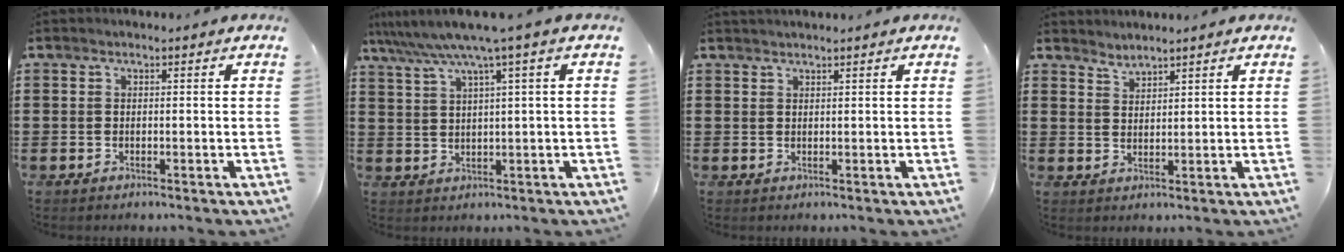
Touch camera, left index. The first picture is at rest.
{"total": 5.4, "force": [3.0, -0.5, 4.5], "torque": [-0.097, -0.018, 0.047]}
{"total": 0.8, "force": [0.8, 0.0, 0.0], "torque": [-0.002, -0.001, 0.017]}
{"total": 1.9, "force": [1.8, -0.1, -0.4], "torque": [0.001, -0.003, 0.036]}